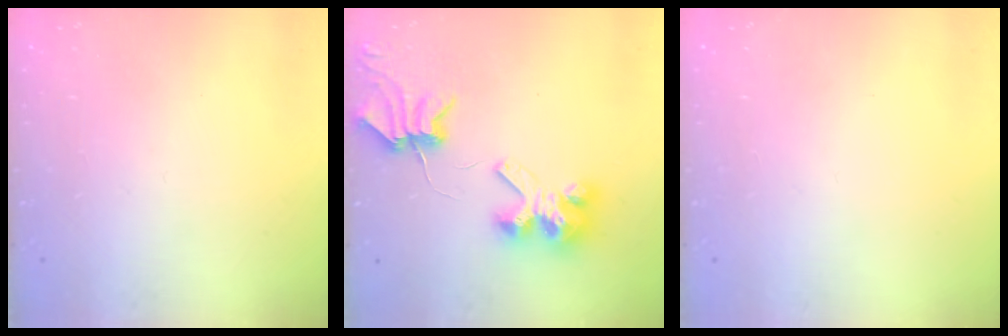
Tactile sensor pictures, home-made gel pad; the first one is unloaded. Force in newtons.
{"total": 6.7, "press": 6.6, "slide": 0.8}
{"total": 0.0}